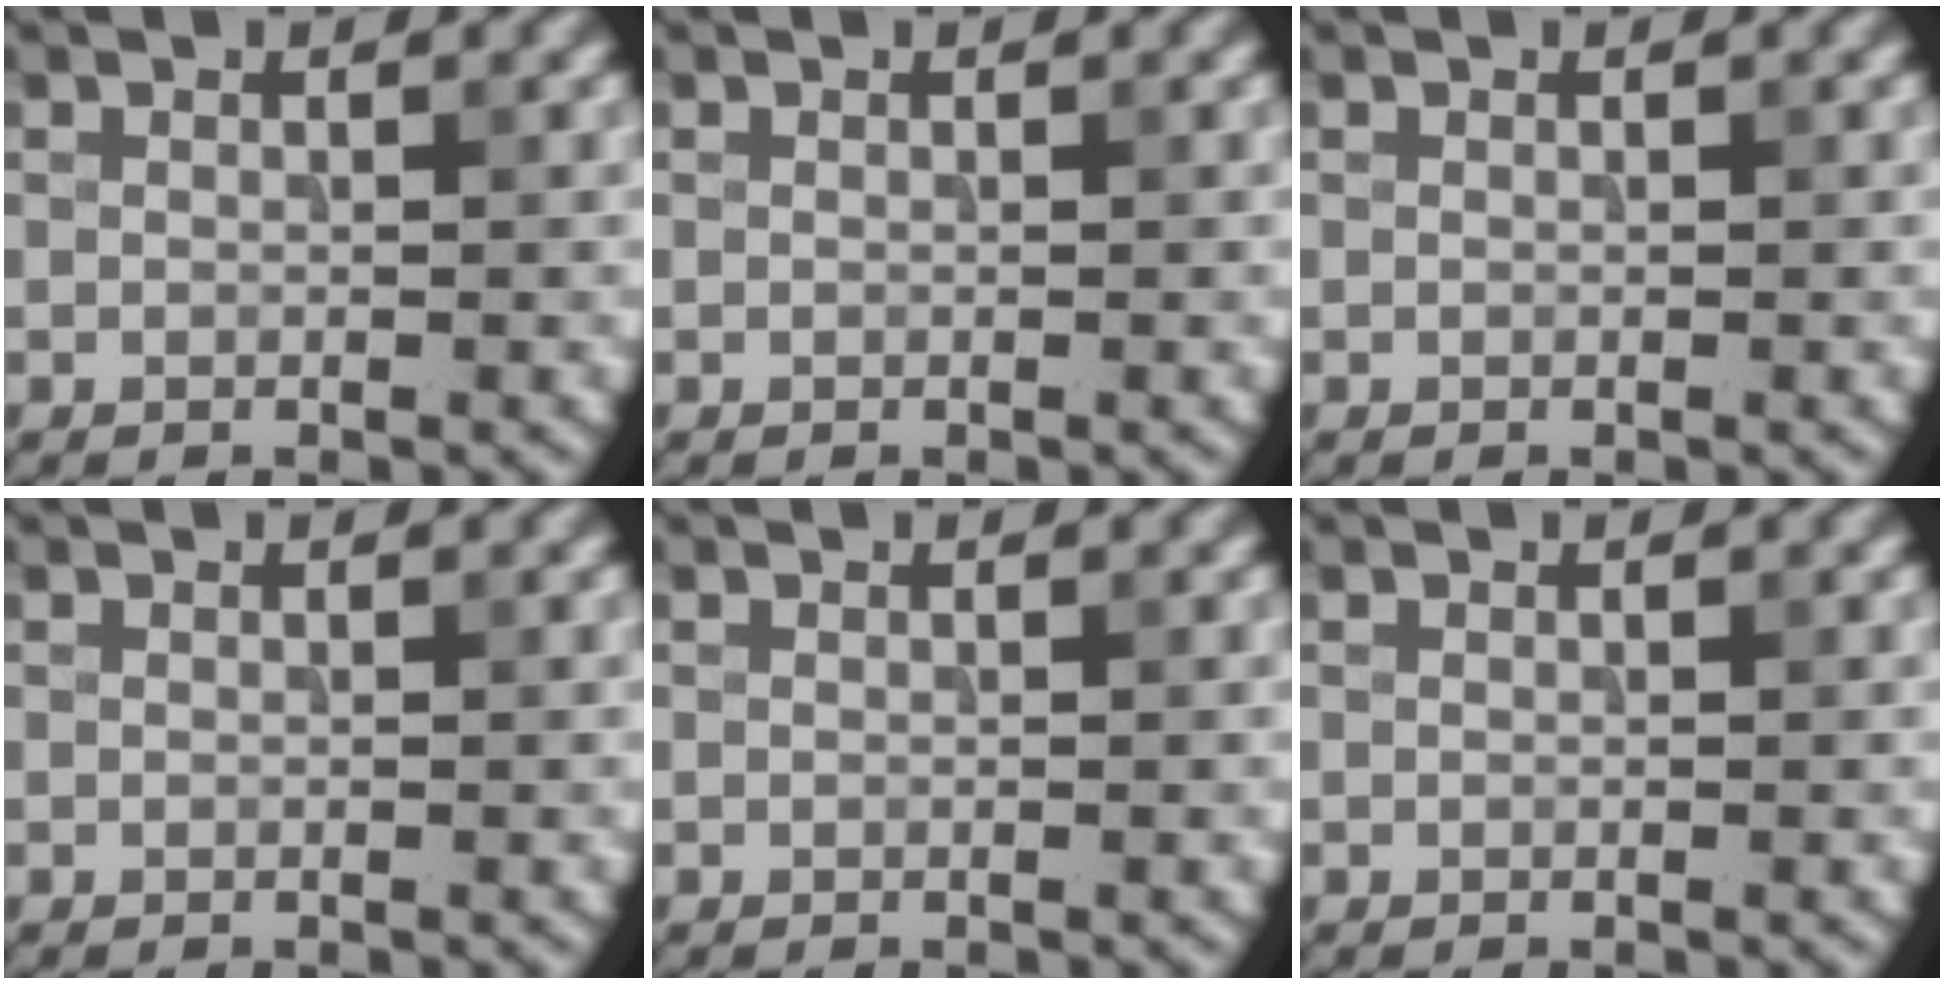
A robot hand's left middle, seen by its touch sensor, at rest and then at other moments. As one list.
[{"total": 0.0}, {"total": 0.0}, {"total": 0.0}, {"total": 0.0}, {"total": 0.0}]